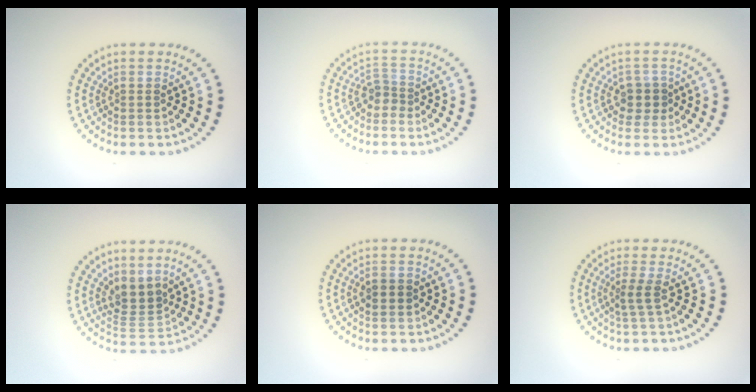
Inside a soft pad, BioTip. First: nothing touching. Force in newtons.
{"total": 1.8, "press": 1.1, "slide": 1.3}
{"total": 2.1, "press": 1.9, "slide": 1.1}
{"total": 2.8, "press": 2.1, "slide": 1.8}
{"total": 1.9, "press": 1.9, "slide": 0.1}
{"total": 1.6, "press": 1.0, "slide": 1.3}